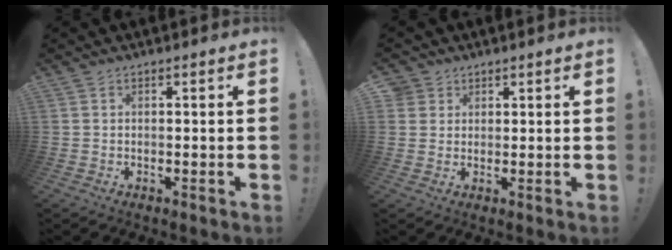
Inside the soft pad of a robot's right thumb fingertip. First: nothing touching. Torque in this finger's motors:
{"motor_torque": [-0.08, -0.16, -0.24, 0.21, -0.02]}